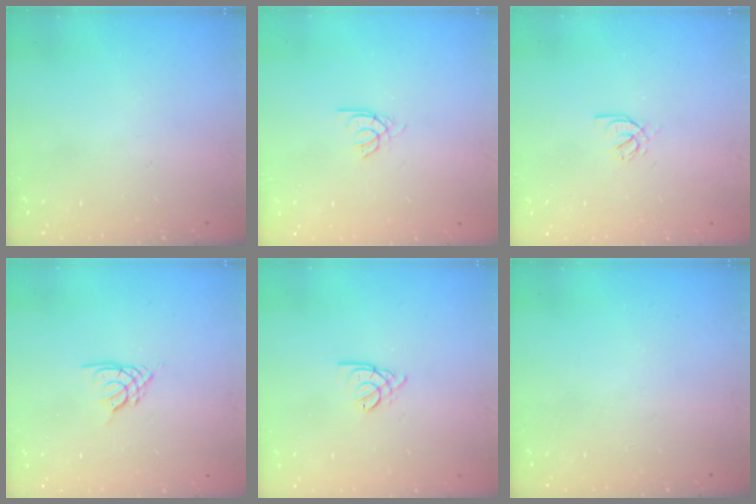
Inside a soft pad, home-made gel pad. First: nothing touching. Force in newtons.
{"total": 2.2, "press": 2.1, "slide": 0.4}
{"total": 2.6, "press": 2.6, "slide": 0.4}
{"total": 2.6, "press": 2.6, "slide": 0.6}
{"total": 2.3, "press": 2.3, "slide": 0.5}
{"total": 0.0}